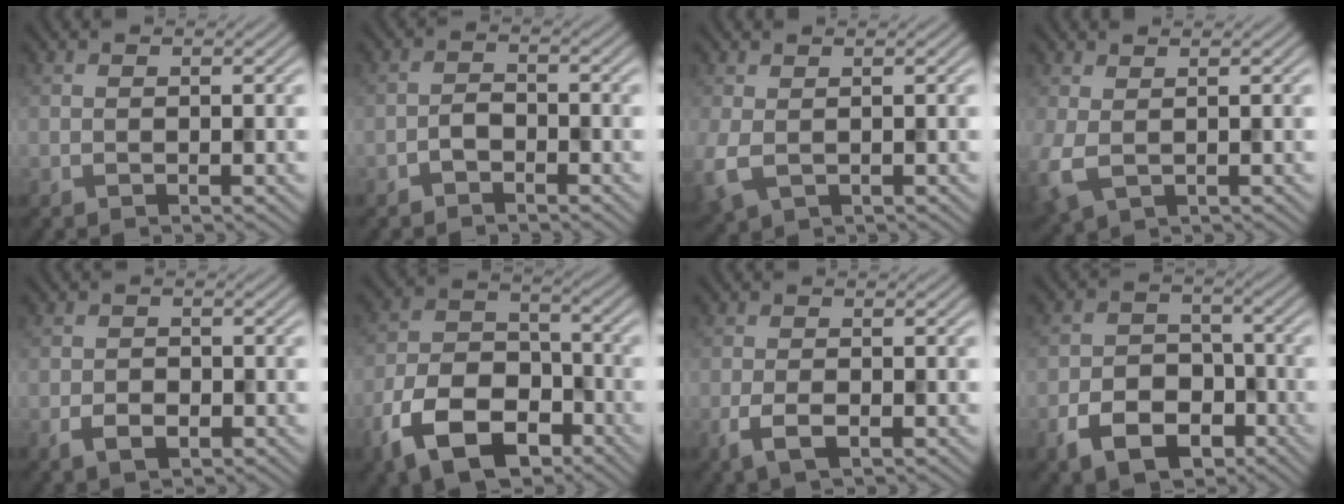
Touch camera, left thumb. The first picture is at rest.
{"total": 2.0, "force": [-1.3, 1.1, 1.0], "torque": [-0.017, 0.006, -0.031]}
{"total": 3.4, "force": [-0.3, 2.2, 2.6], "torque": [-0.080, -0.007, -0.008]}
{"total": 3.4, "force": [0.1, 2.1, 2.7], "torque": [-0.082, -0.007, 0.002]}
{"total": 3.0, "force": [-1.3, 2.0, 1.8], "torque": [-0.038, -0.006, -0.026]}
{"total": 12.5, "force": [-7.0, 7.3, 7.4], "torque": [-0.170, -0.017, -0.141]}
{"total": 3.2, "force": [-1.5, 1.4, 2.5], "torque": [-0.056, -0.006, -0.031]}
{"total": 7.7, "force": [-4.0, 5.1, 4.1], "torque": [-0.085, -0.011, -0.078]}